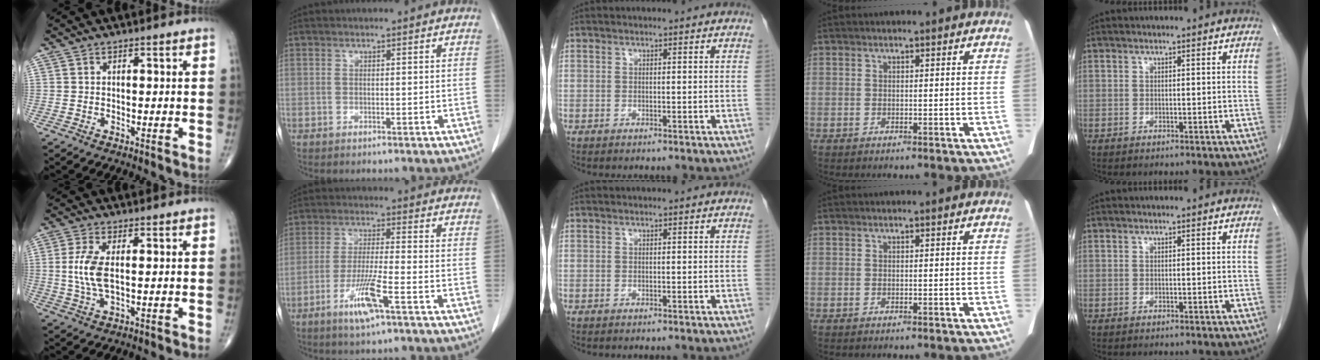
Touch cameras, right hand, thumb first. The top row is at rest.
{"thumb": {"total": 6.7, "force": [0.5, 2.7, 6.1], "torque": [-0.146, -0.004, 0.011]}, "index": {"total": 7.5, "force": [-3.8, 0.1, 6.5], "torque": [-0.130, -0.011, -0.072]}}